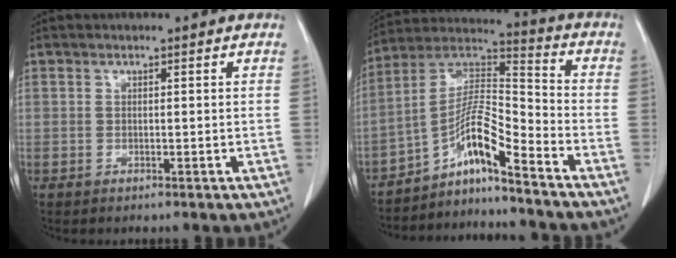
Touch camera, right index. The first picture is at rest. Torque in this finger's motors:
{"motor_torque": [0.91, -0.71, 0.40, 0.12]}